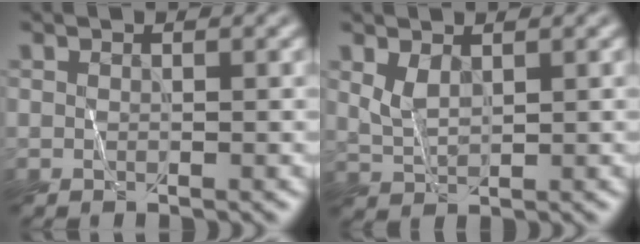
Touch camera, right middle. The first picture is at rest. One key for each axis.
{"total": 1.5, "fx": 0.7, "fy": 0.9, "fz": 0.9, "tx": -0.027, "ty": 0.001, "tz": 0.030}